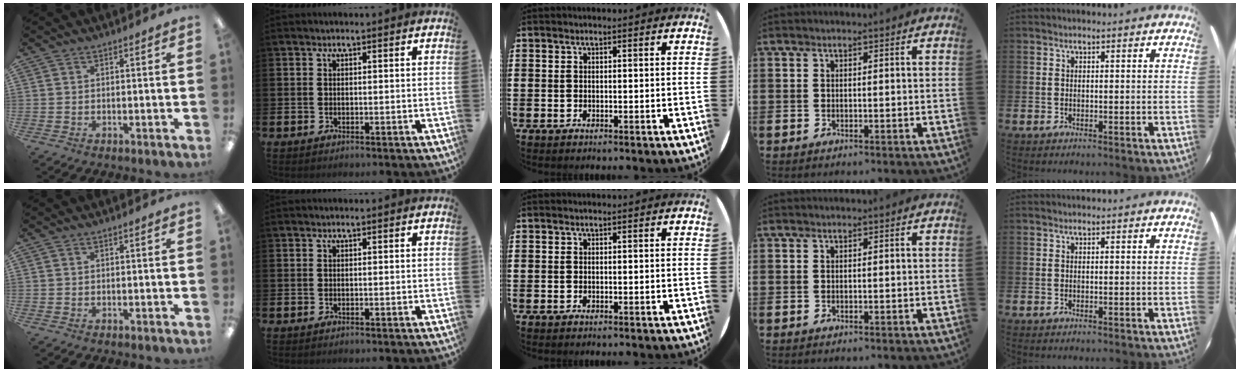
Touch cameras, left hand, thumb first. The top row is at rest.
{}